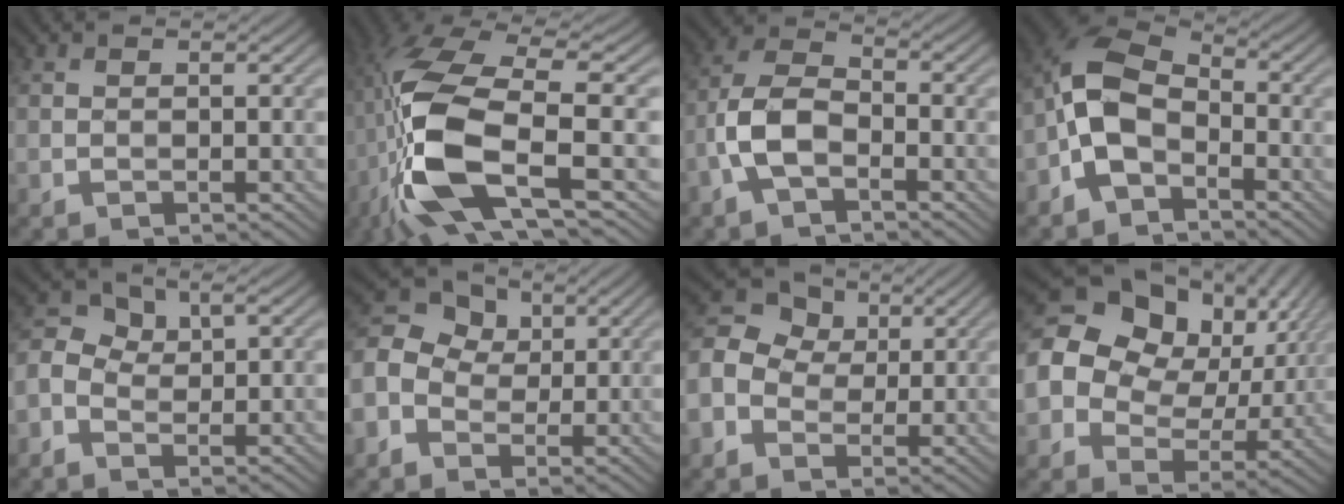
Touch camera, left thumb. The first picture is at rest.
{"total": 14.5, "force": [-3.4, 5.1, 13.1], "torque": [-0.311, -0.005, -0.063]}
{"total": 6.5, "force": [-3.0, 3.1, 4.8], "torque": [-0.106, 0.013, -0.071]}
{"total": 8.7, "force": [-3.6, 5.4, 5.8], "torque": [-0.126, 0.009, -0.088]}
{"total": 3.8, "force": [-0.5, 2.7, 2.6], "torque": [-0.065, 0.012, -0.017]}
{"total": 9.6, "force": [-0.4, 7.9, 5.3], "torque": [-0.150, 0.015, -0.025]}
{"total": 10.3, "force": [0.1, 8.5, 5.8], "torque": [-0.161, 0.023, -0.014]}
{"total": 20.0, "force": [5.5, 15.9, 10.9], "torque": [-0.254, 0.038, 0.099]}